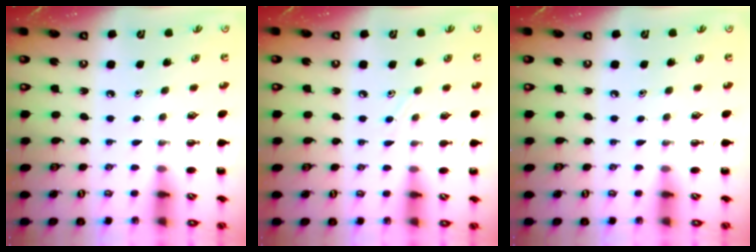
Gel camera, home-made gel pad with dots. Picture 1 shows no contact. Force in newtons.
{"total": 4.4, "press": 4.2, "slide": 1.6}
{"total": 0.0}